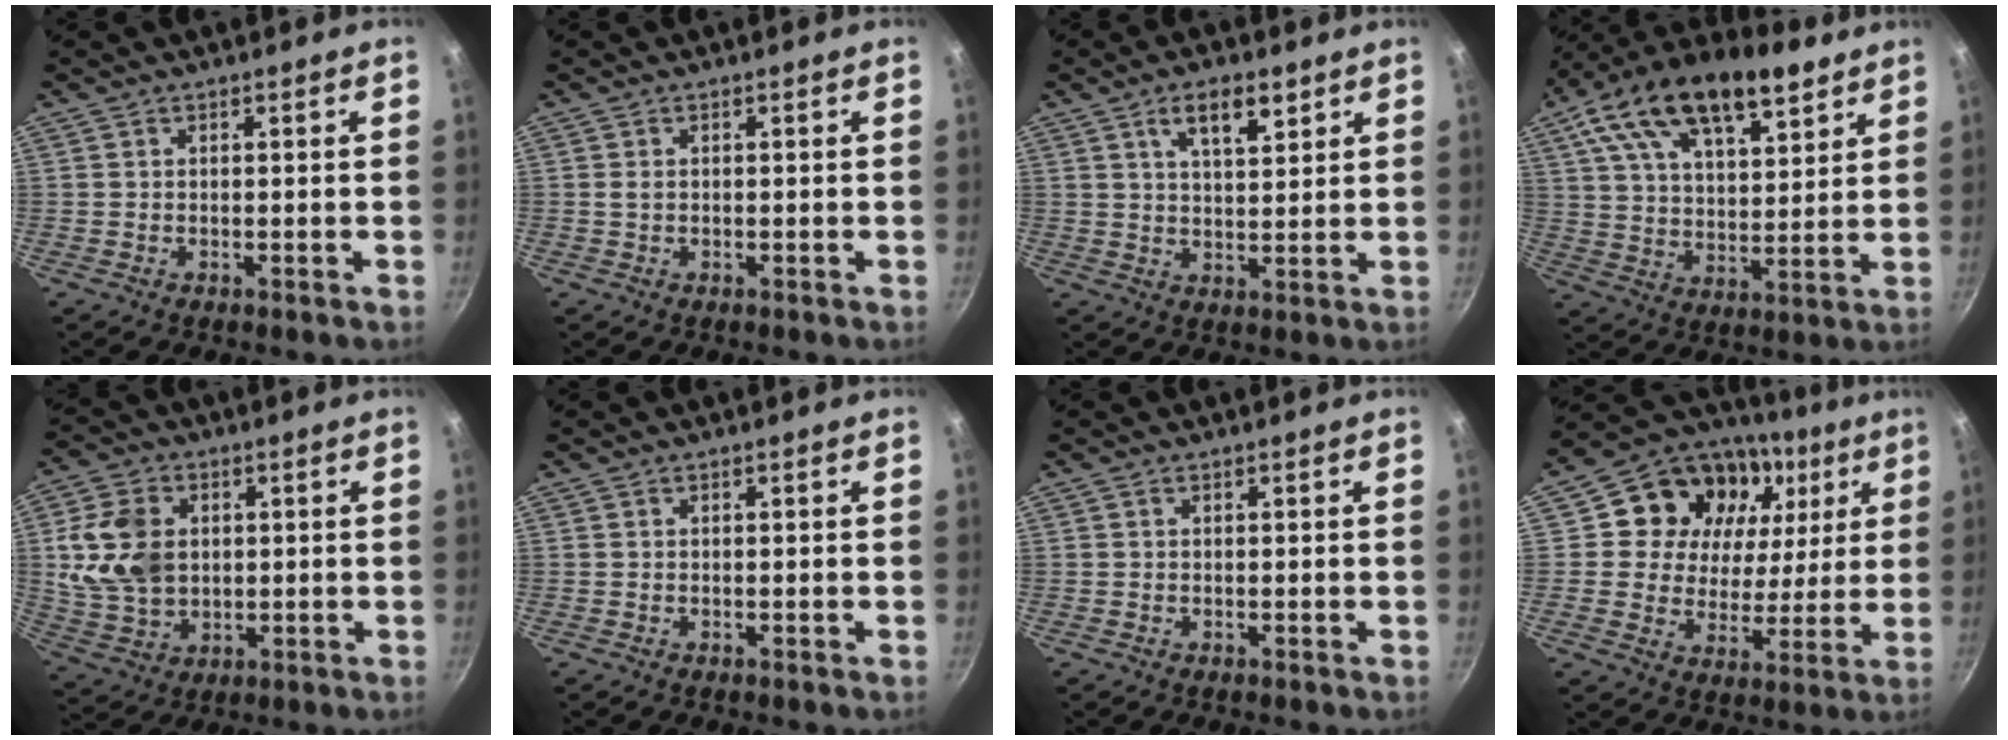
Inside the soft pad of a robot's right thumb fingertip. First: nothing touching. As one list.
[{"total": 0.9, "force": [0.2, 0.6, 0.6], "torque": [-0.011, -0.001, 0.003]}, {"total": 7.1, "force": [3.8, 3.0, 5.2], "torque": [-0.080, -0.017, 0.065]}, {"total": 21.0, "force": [12.2, 9.9, 13.9], "torque": [-0.219, -0.024, 0.203]}, {"total": 12.6, "force": [1.8, 9.6, 8.1], "torque": [-0.136, -0.008, 0.042]}, {"total": 0.0}, {"total": 0.0}, {"total": 20.1, "force": [7.0, 16.0, 10.0], "torque": [-0.150, -0.006, 0.112]}]